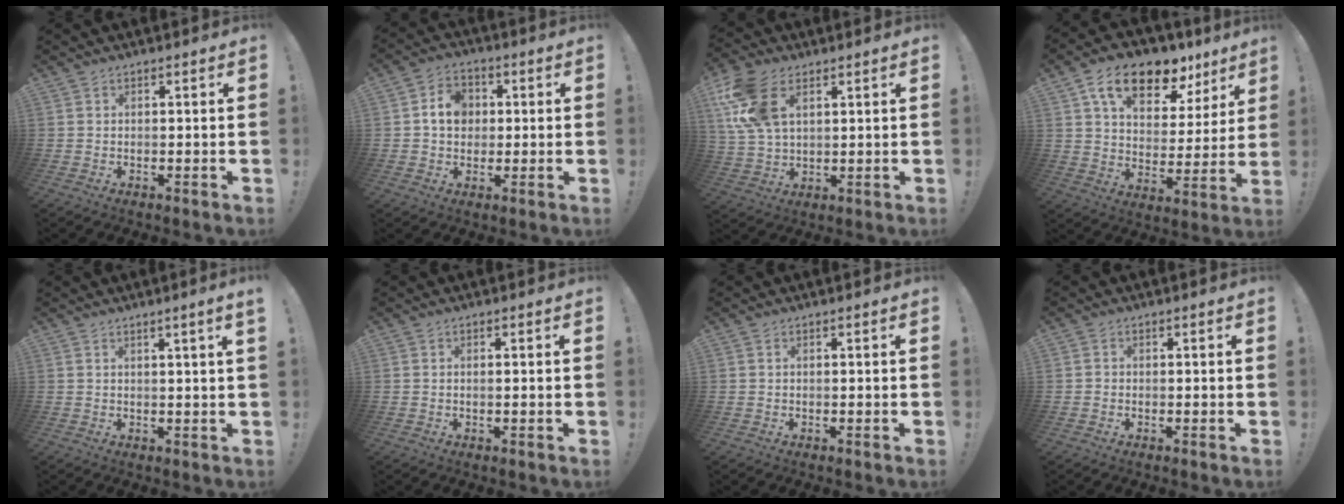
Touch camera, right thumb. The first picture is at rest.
{"total": 8.7, "force": [1.2, 7.2, 4.7], "torque": [-0.071, 0.013, 0.026]}
{"total": 14.8, "force": [6.0, 9.0, 10.1], "torque": [-0.208, -0.006, 0.115]}
{"total": 17.0, "force": [10.4, 9.0, 9.9], "torque": [-0.155, -0.056, 0.183]}
{"total": 2.4, "force": [1.3, -0.6, 1.9], "torque": [-0.031, -0.005, 0.020]}
{"total": 0.6, "force": [0.0, -0.1, 0.6], "torque": [-0.007, -0.002, -0.001]}
{"total": 0.0}
{"total": 0.8, "force": [-0.5, 0.6, 0.3], "torque": [-0.005, 0.003, -0.008]}